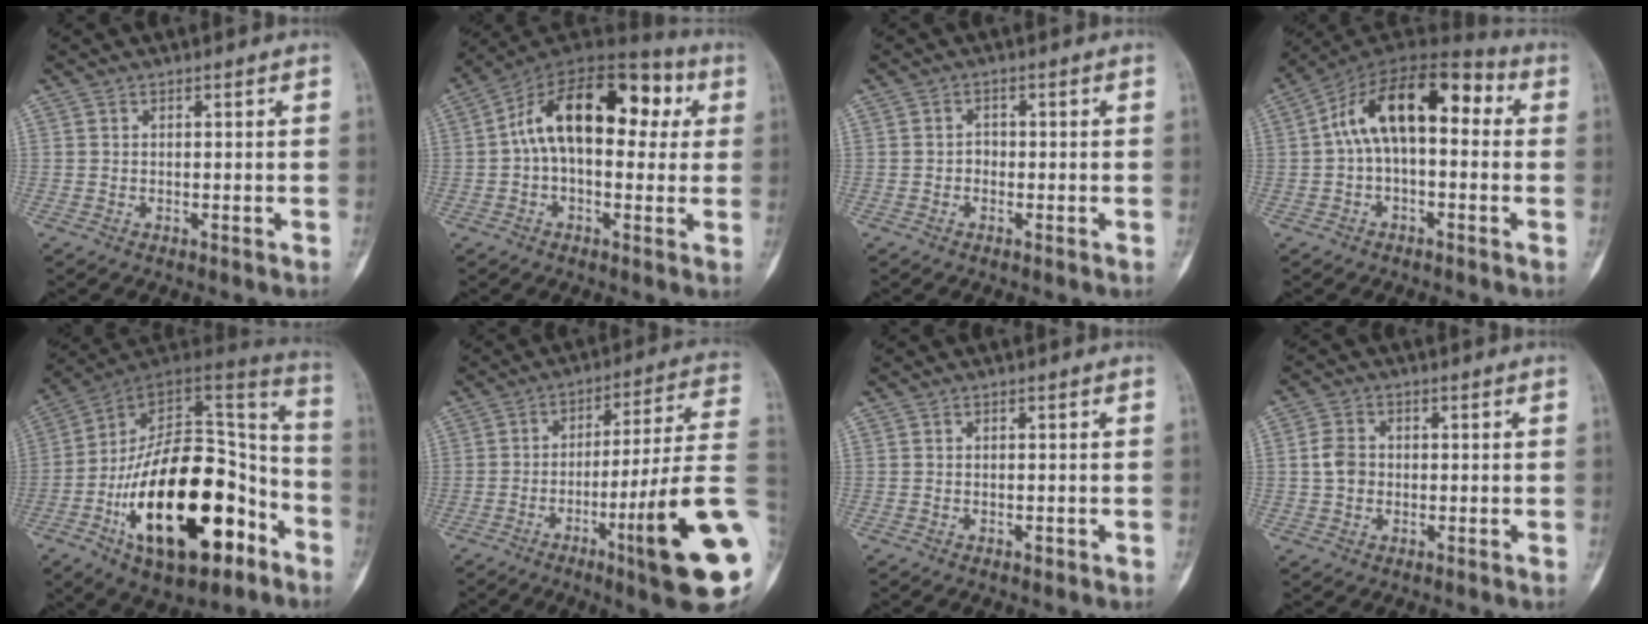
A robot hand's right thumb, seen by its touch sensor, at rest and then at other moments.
{"total": 19.8, "force": [3.4, 11.4, 15.9], "torque": [-0.216, 0.043, 0.039]}
{"total": 1.3, "force": [-0.4, 1.1, 0.6], "torque": [0.004, 0.007, -0.010]}
{"total": 16.1, "force": [2.1, 8.5, 13.5], "torque": [-0.205, 0.052, 0.021]}
{"total": 31.2, "force": [-12.6, 15.5, 23.9], "torque": [-0.382, 0.071, -0.189]}
{"total": 20.6, "force": [-6.2, 1.0, 19.7], "torque": [-0.254, 0.013, -0.094]}
{"total": 0.8, "force": [-0.3, 0.4, 0.5], "torque": [-0.006, 0.001, -0.005]}
{"total": 4.3, "force": [0.0, 3.6, 2.5], "torque": [-0.036, 0.007, -0.005]}